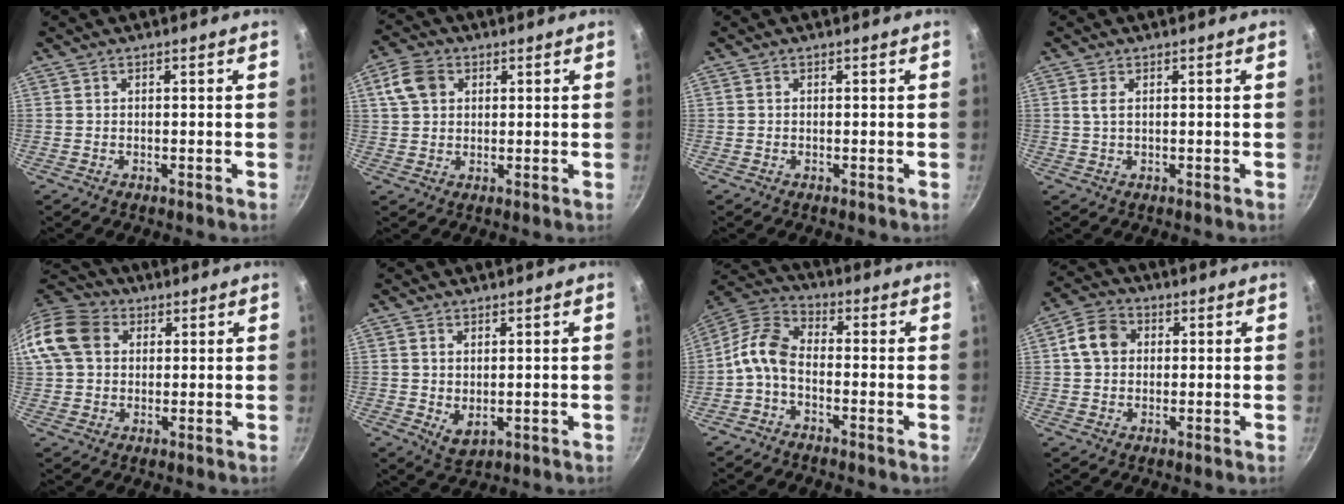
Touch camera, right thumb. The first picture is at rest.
{"total": 6.7, "force": [2.2, 5.2, 3.8], "torque": [-0.058, 0.006, 0.033]}
{"total": 0.0}
{"total": 1.9, "force": [0.5, 0.9, 1.5], "torque": [-0.031, -0.001, 0.011]}
{"total": 14.0, "force": [3.6, 11.2, 7.6], "torque": [-0.149, 0.024, 0.052]}
{"total": 3.8, "force": [0.7, 2.4, 2.8], "torque": [-0.044, -0.014, 0.019]}
{"total": 7.9, "force": [-2.6, 4.6, 5.8], "torque": [-0.124, 0.042, -0.068]}
{"total": 7.2, "force": [1.3, 5.9, 3.9], "torque": [-0.052, 0.013, 0.011]}